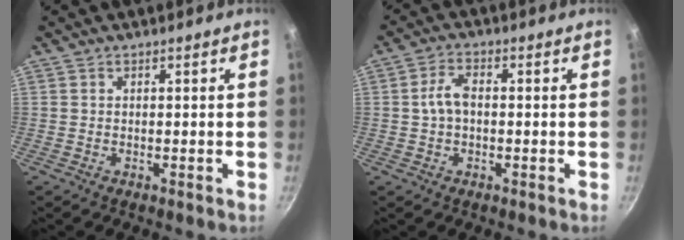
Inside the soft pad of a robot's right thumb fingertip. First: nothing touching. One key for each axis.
{"total": 4.5, "fx": -0.1, "fy": 2.7, "fz": 3.7, "tx": -0.070, "ty": 0.020, "tz": -0.006}